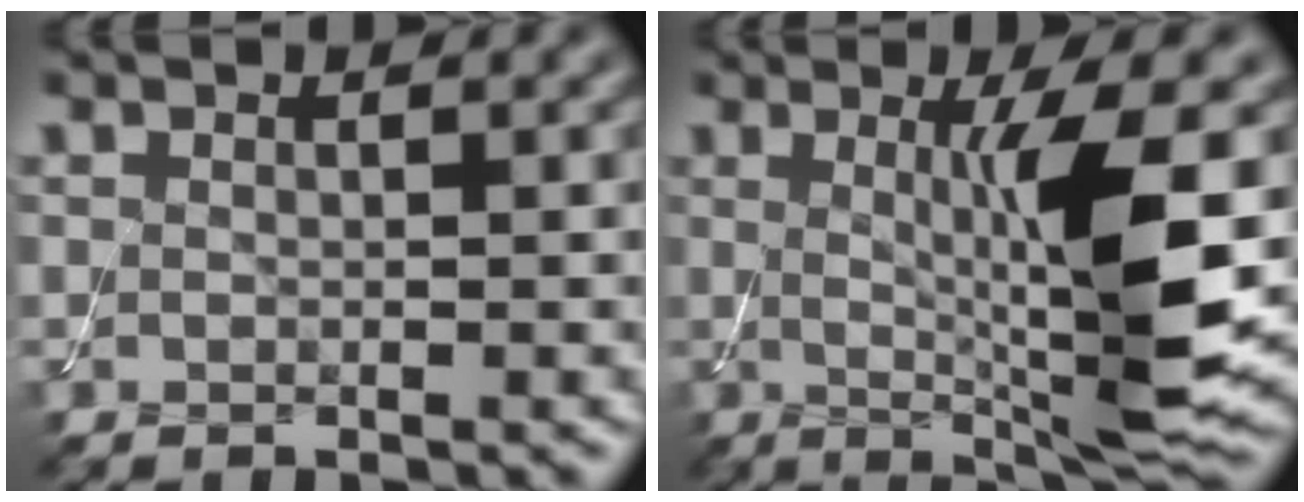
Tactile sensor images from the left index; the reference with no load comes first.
{"total": 8.8, "force": [0.3, 1.2, 8.7], "torque": [-0.132, -0.016, 0.015]}